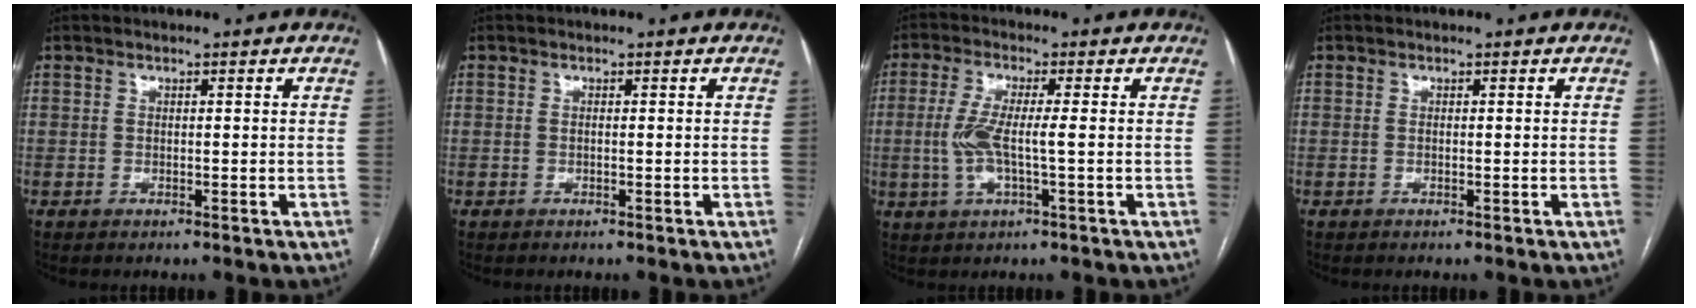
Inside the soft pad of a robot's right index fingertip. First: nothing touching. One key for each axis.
{"total": 0.0}
{"total": 6.1, "fx": -0.7, "fy": 1.0, "fz": 6.0, "tx": -0.136, "ty": 0.002, "tz": -0.014}
{"total": 0.0}